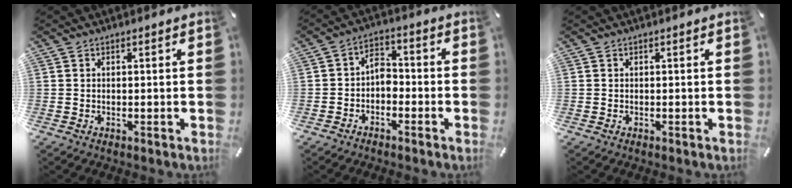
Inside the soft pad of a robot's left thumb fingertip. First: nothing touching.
{"total": 4.7, "force": [-2.0, 3.2, 2.9], "torque": [-0.057, 0.018, -0.040]}
{"total": 0.0}